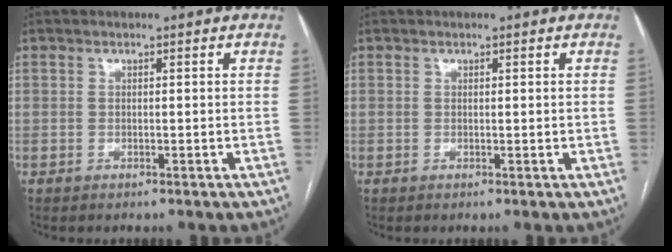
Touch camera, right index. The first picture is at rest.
{"total": 0.5, "force": [0.1, 0.2, 0.5], "torque": [-0.008, -0.001, 0.002]}